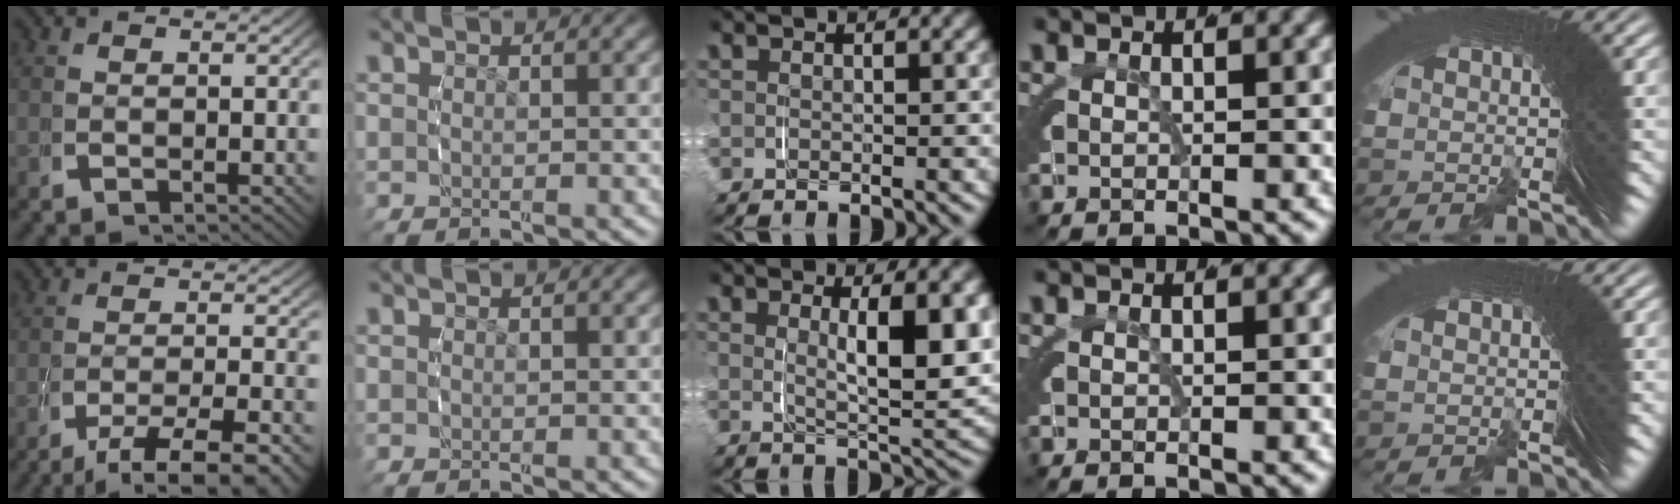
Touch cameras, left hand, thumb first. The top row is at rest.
{"thumb": {"total": 6.6, "force": [-4.0, 2.7, 4.5], "torque": [-0.071, -0.017, -0.052]}, "middle": {"total": 5.4, "force": [1.9, 0.8, 5.0], "torque": [-0.062, 0.006, 0.032]}}